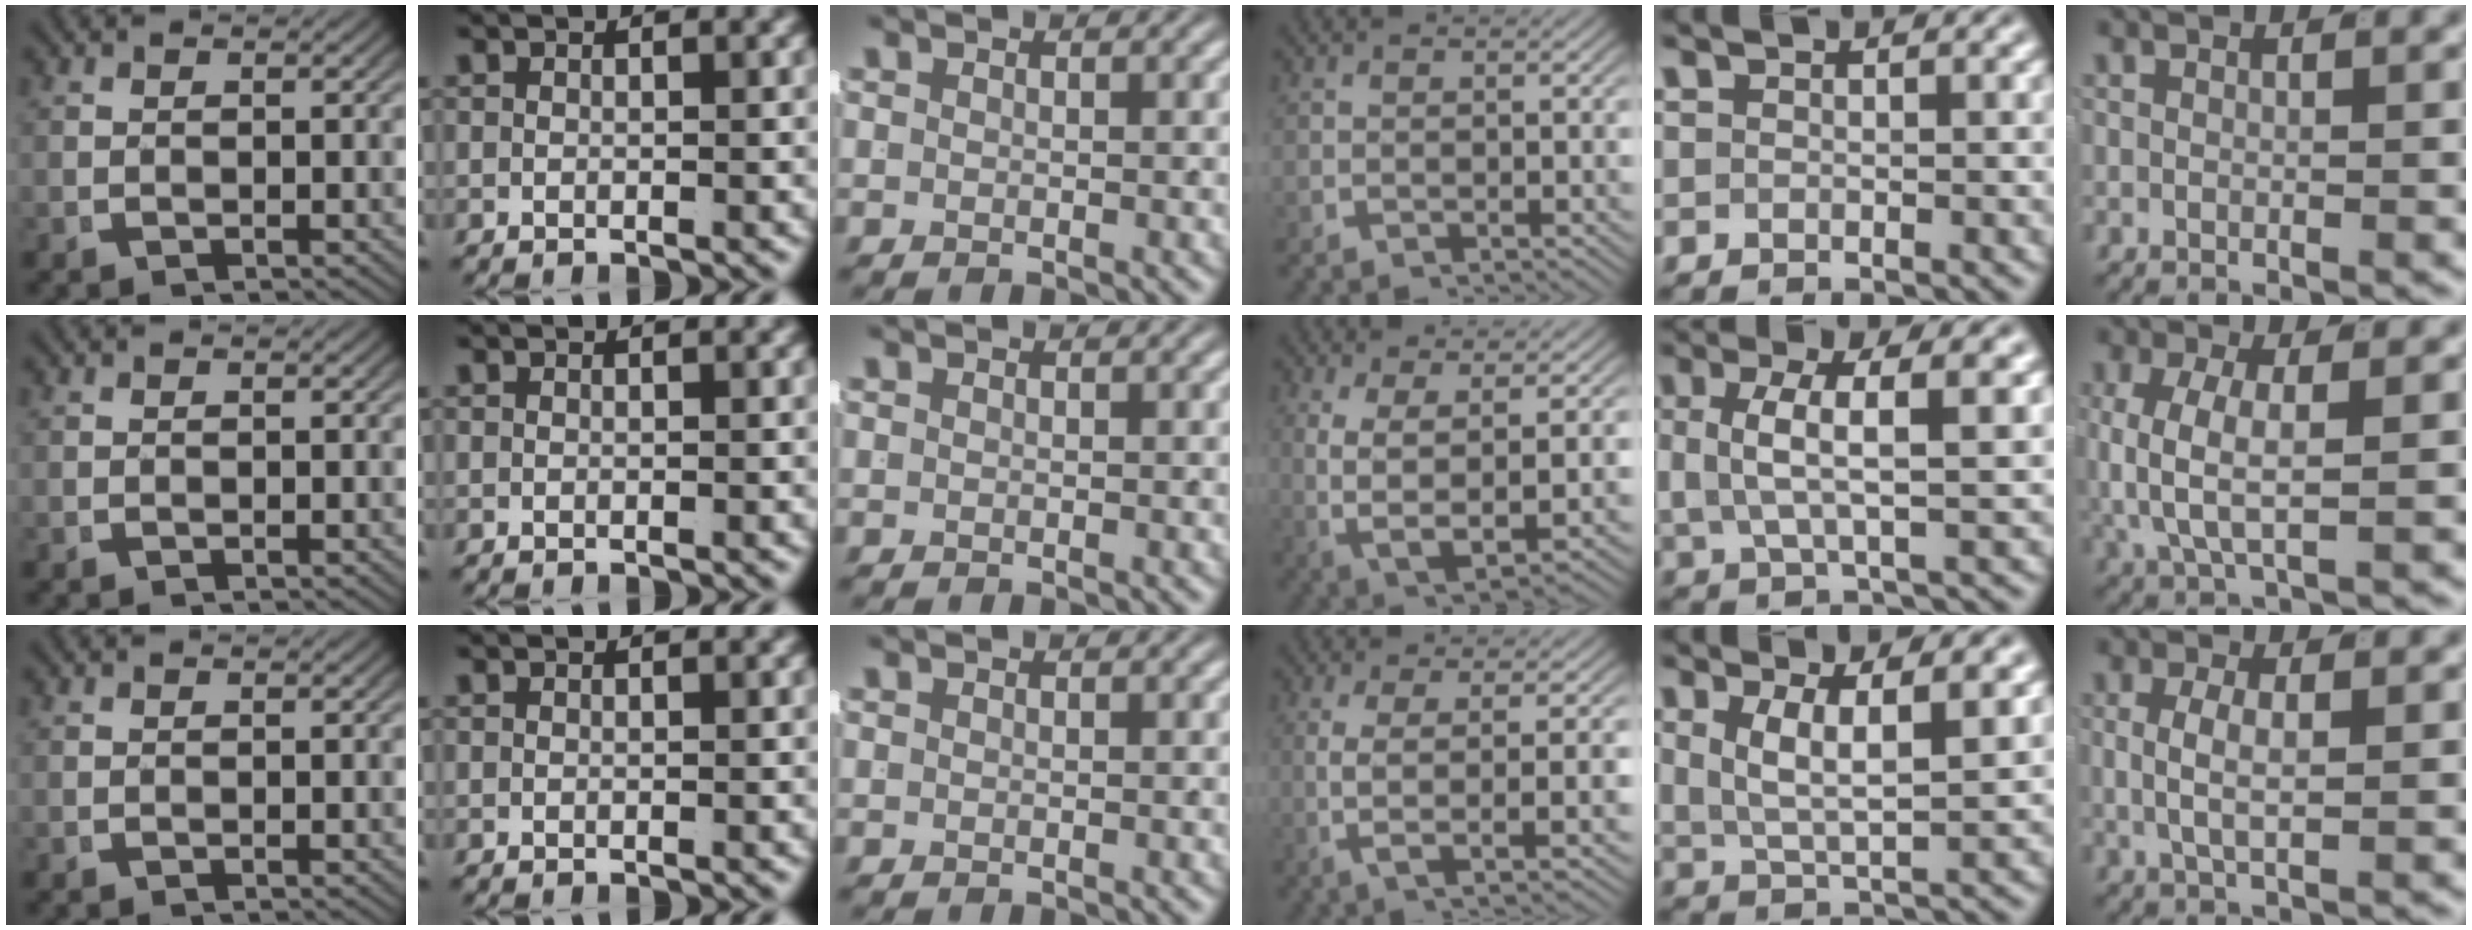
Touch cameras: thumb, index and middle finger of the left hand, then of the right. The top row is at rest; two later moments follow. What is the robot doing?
{"motion": "lift_and_place", "object": "jacket"}